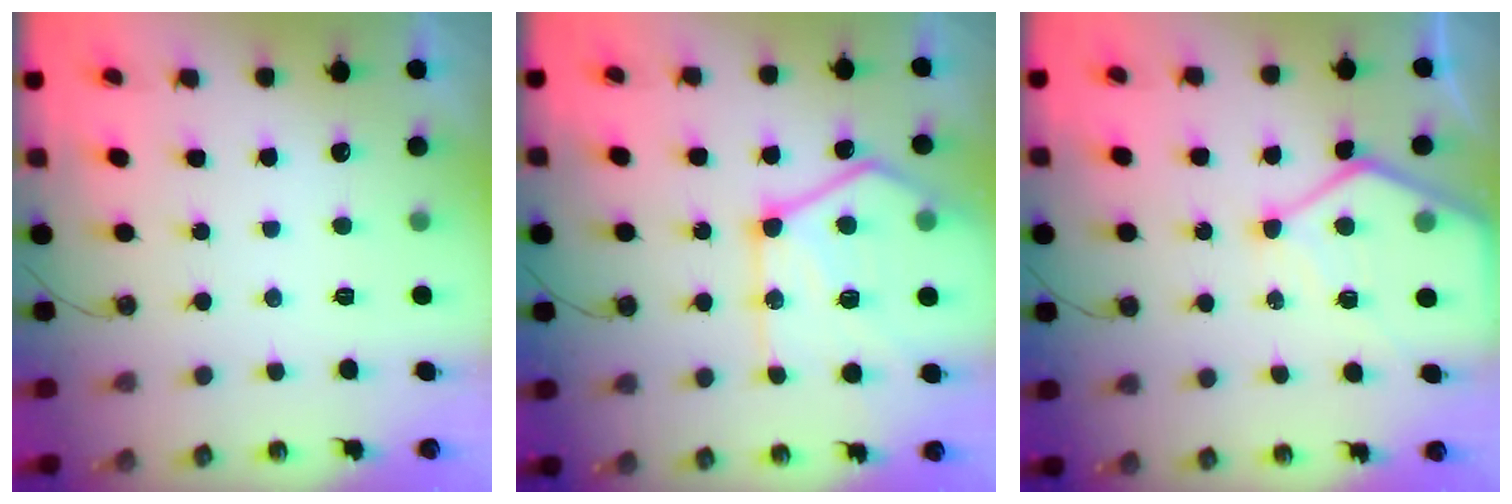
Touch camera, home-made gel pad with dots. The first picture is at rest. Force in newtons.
{"total": 22.1, "press": 21.9, "slide": 2.3}
{"total": 11.9, "press": 11.8, "slide": 1.0}